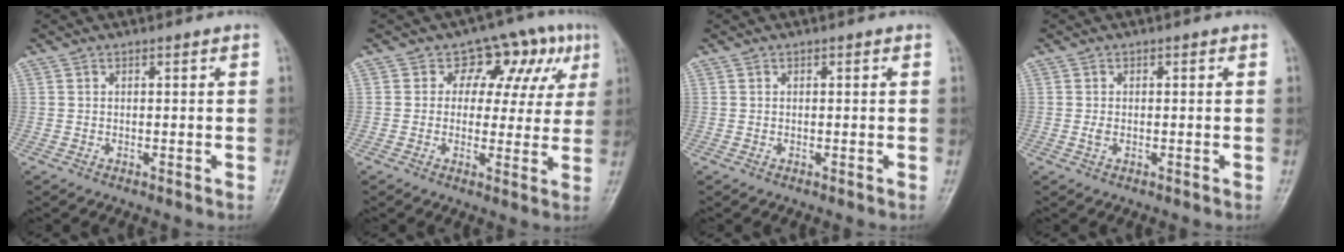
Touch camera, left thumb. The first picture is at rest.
{"total": 10.2, "force": [3.7, 7.4, 5.9], "torque": [-0.011, 0.002, 0.039]}
{"total": 0.0}
{"total": 1.0, "force": [-0.3, 0.6, 0.8], "torque": [-0.019, 0.000, -0.005]}